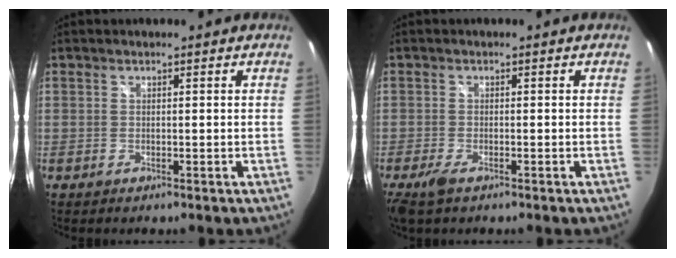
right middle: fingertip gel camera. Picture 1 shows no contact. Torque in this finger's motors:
{"motor_torque": [0.73, -0.66, 0.13, 0.05]}